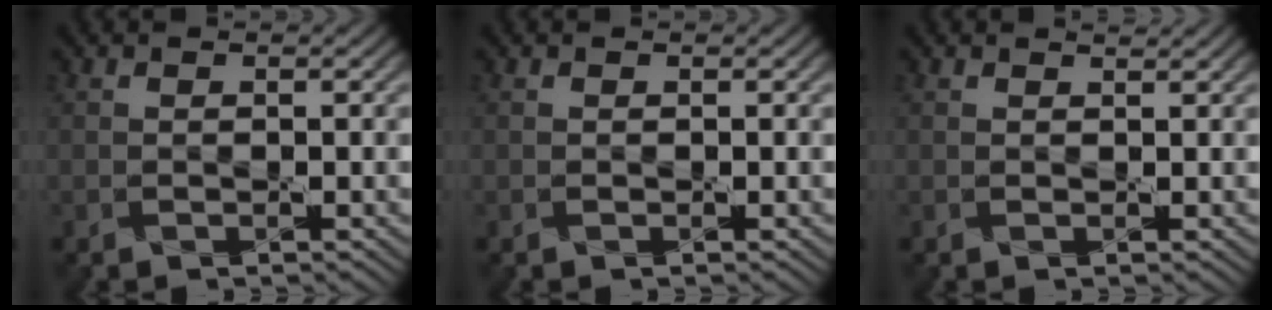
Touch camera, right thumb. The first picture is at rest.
{"total": 0.0}
{"total": 0.7, "force": [0.7, 0.0, 0.2], "torque": [-0.006, -0.002, 0.010]}